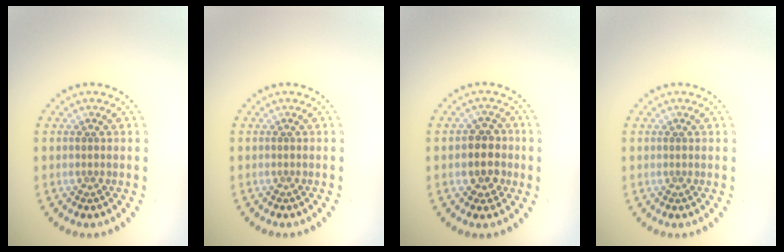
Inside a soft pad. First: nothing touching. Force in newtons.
{"total": 0.0}
{"total": 2.8, "press": 2.7, "slide": 0.7}
{"total": 0.0}